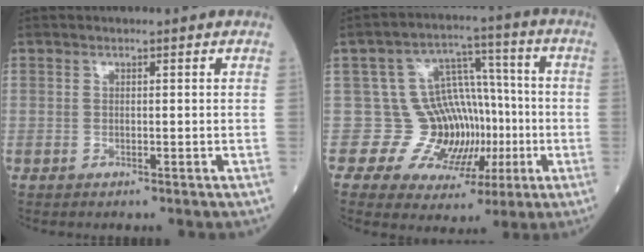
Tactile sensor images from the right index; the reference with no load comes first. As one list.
[{"total": 10.3, "force": [-1.6, 9.2, 4.3], "torque": [-0.044, 0.040, -0.013]}]